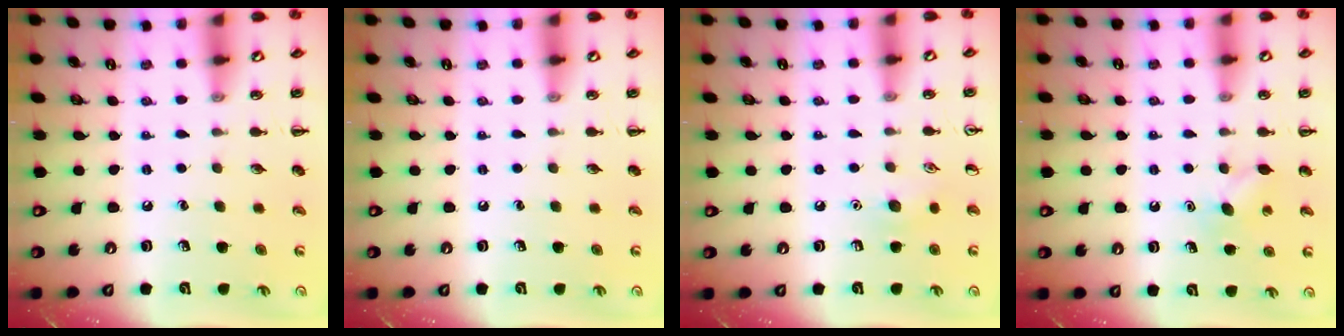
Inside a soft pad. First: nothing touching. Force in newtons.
{"total": 0.0}
{"total": 7.1, "press": 6.8, "slide": 2.1}
{"total": 4.6, "press": 4.4, "slide": 1.2}